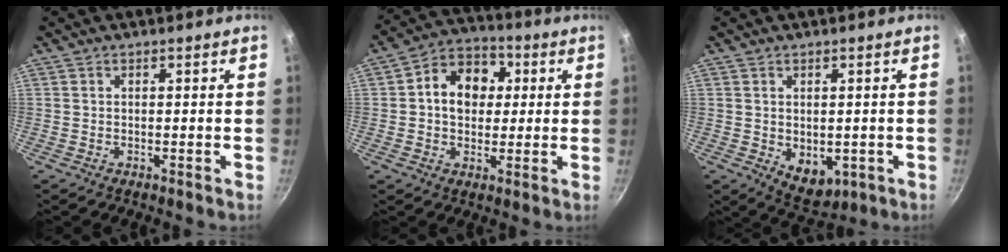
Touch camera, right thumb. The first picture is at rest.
{"total": 11.1, "force": [1.7, 8.7, 6.6], "torque": [-0.064, 0.014, 0.010]}
{"total": 6.4, "force": [-0.9, 4.4, 4.6], "torque": [-0.047, -0.011, 0.003]}